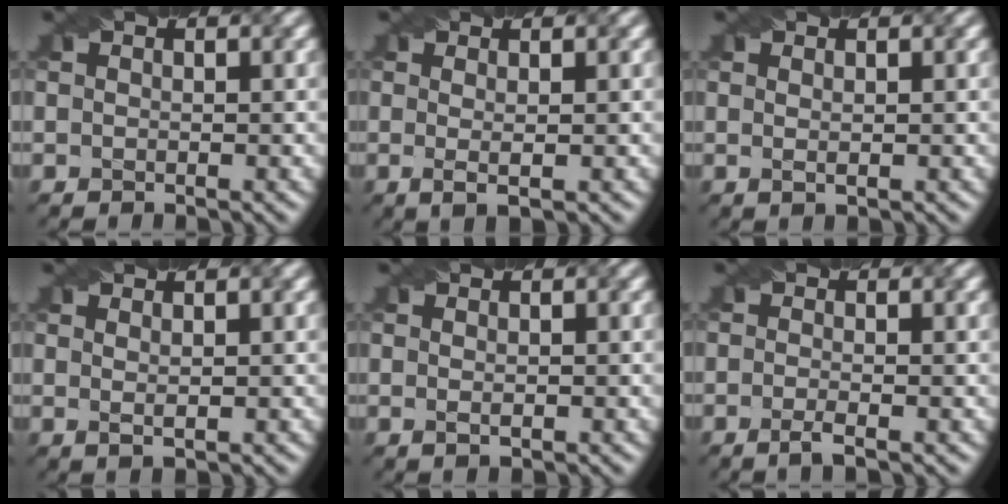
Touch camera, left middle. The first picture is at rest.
{"total": 1.7, "force": [0.0, 0.1, 1.7], "torque": [-0.029, -0.002, -0.002]}
{"total": 0.7, "force": [0.2, 0.1, 0.7], "torque": [-0.011, -0.002, 0.005]}
{"total": 1.1, "force": [0.5, 0.1, 1.0], "torque": [-0.014, -0.003, 0.009]}
{"total": 0.7, "force": [-0.1, 0.1, 0.6], "torque": [-0.011, -0.001, 0.000]}
{"total": 1.7, "force": [-1.1, 0.0, 1.4], "torque": [-0.031, -0.002, -0.022]}